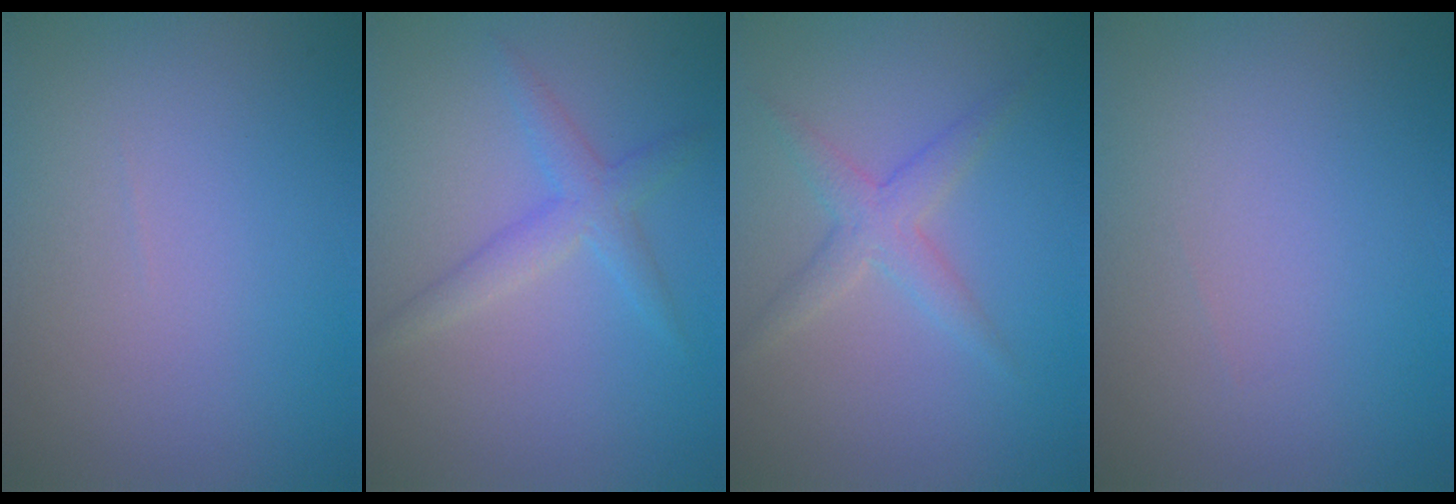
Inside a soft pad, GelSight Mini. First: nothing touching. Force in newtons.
{"total": 2.5, "press": 2.5, "slide": 0.1}
{"total": 2.4, "press": 2.4, "slide": 0.1}
{"total": 0.0}